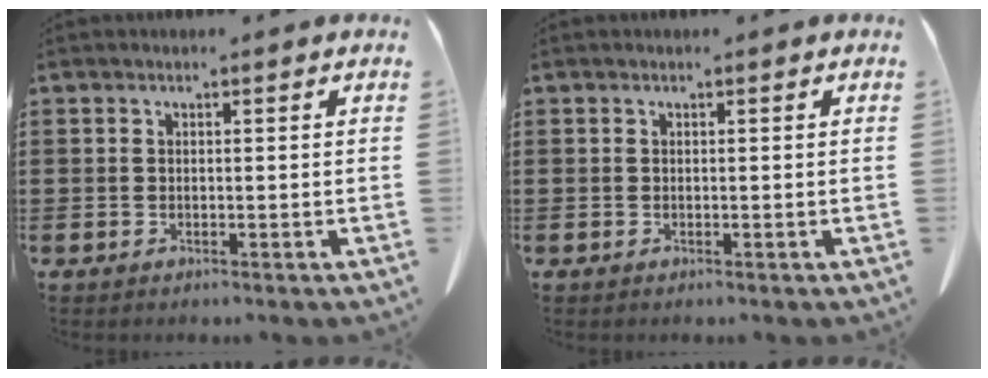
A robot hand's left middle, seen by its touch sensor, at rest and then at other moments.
{"total": 0.0}